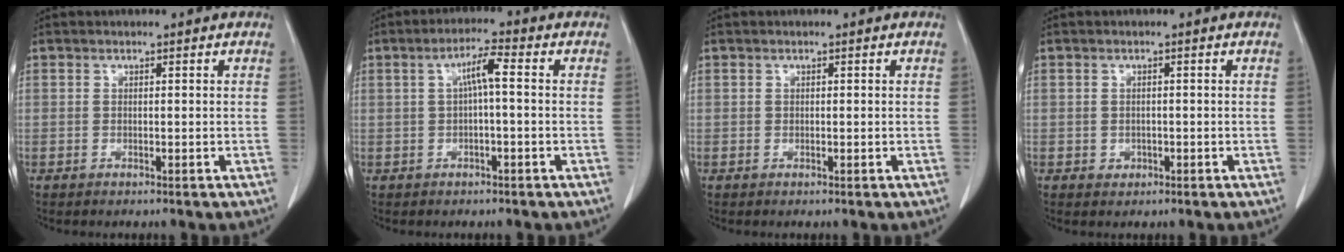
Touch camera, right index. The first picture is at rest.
{"total": 4.5, "force": [0.5, 0.8, 4.4], "torque": [-0.083, 0.016, 0.009]}
{"total": 0.0}
{"total": 2.3, "force": [-0.7, 1.9, 1.0], "torque": [-0.017, 0.004, 0.000]}